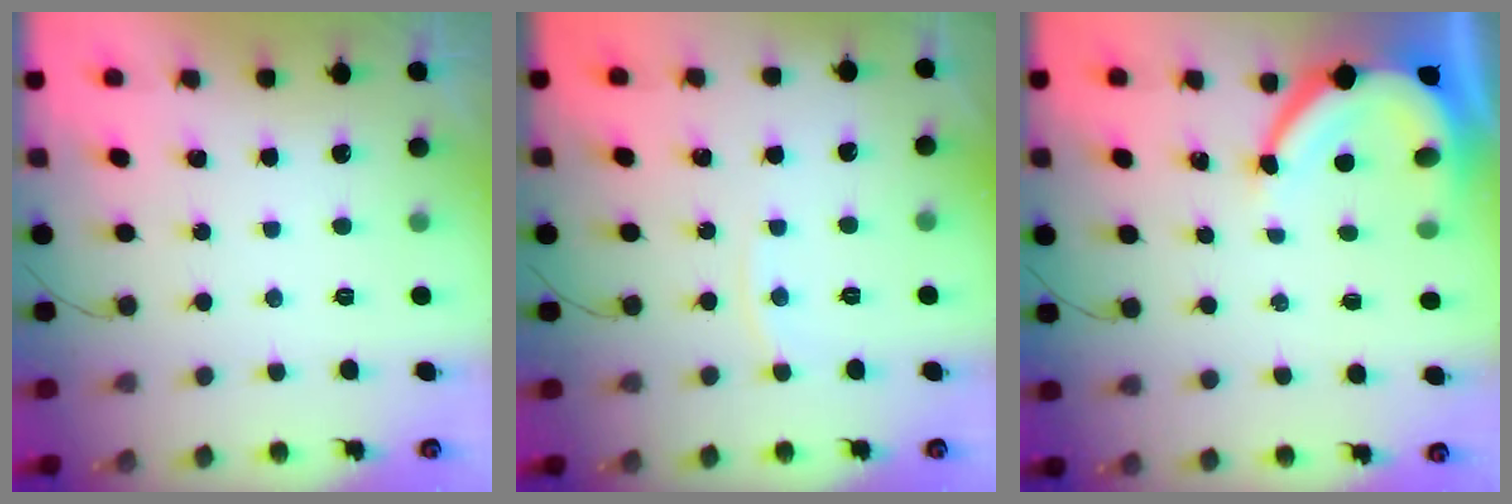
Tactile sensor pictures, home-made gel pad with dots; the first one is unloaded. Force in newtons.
{"total": 3.0, "press": 3.0, "slide": 0.4}
{"total": 7.7, "press": 7.6, "slide": 0.6}